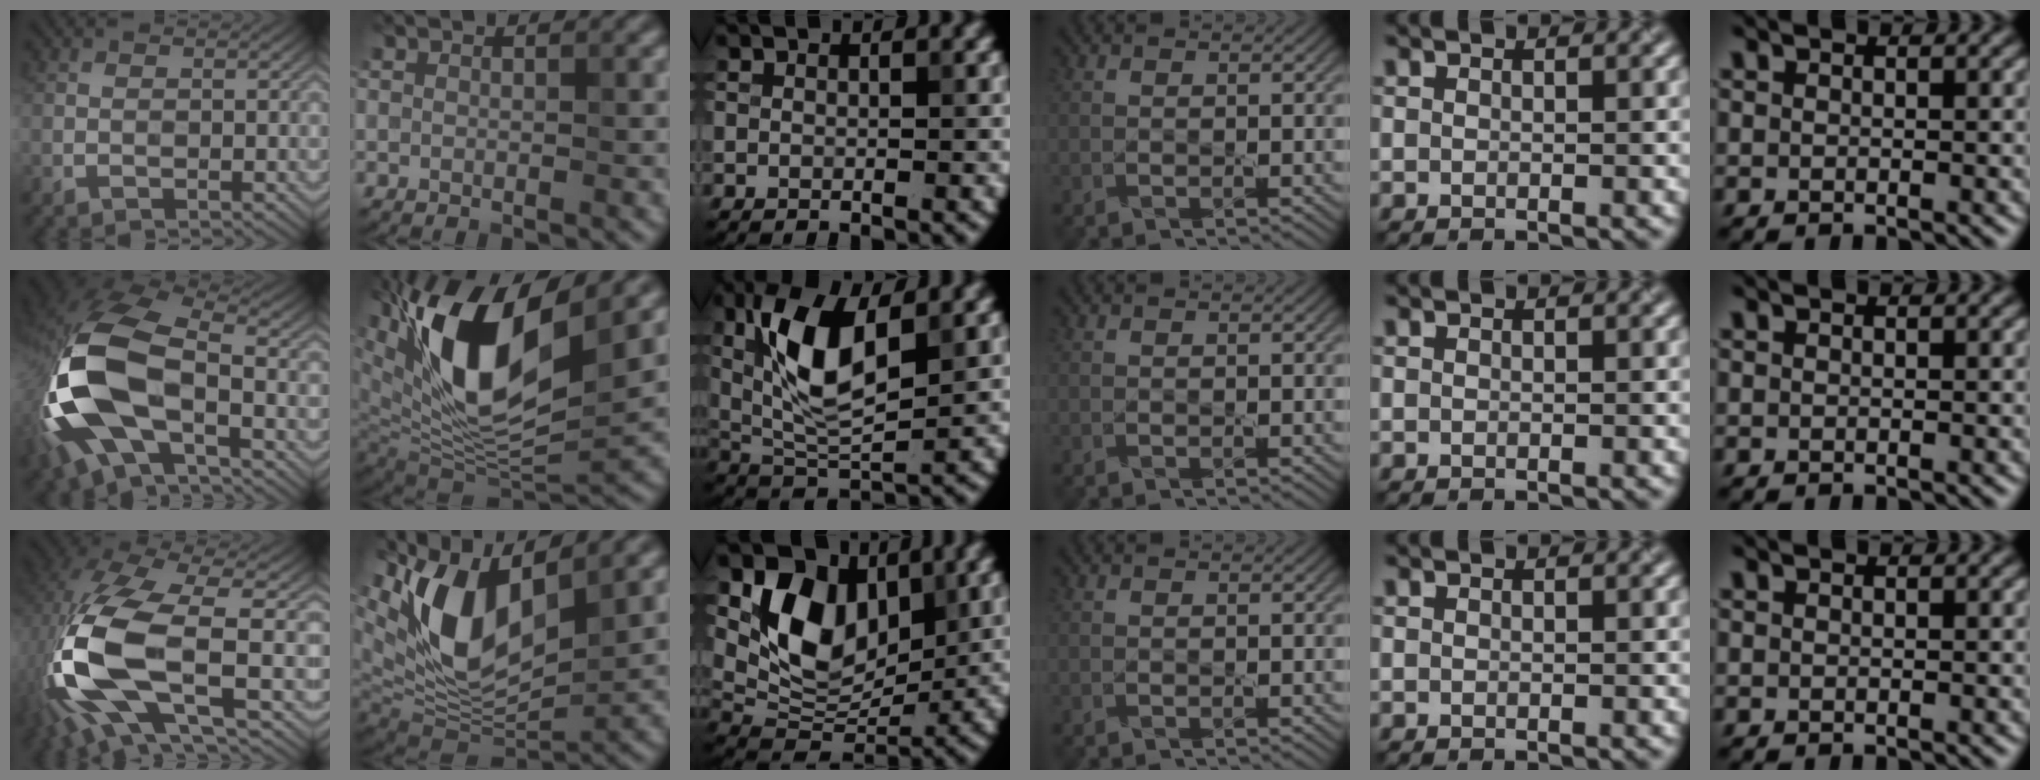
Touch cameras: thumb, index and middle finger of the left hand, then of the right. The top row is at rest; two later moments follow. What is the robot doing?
{"motion": "lift_and_place", "object": "knife"}